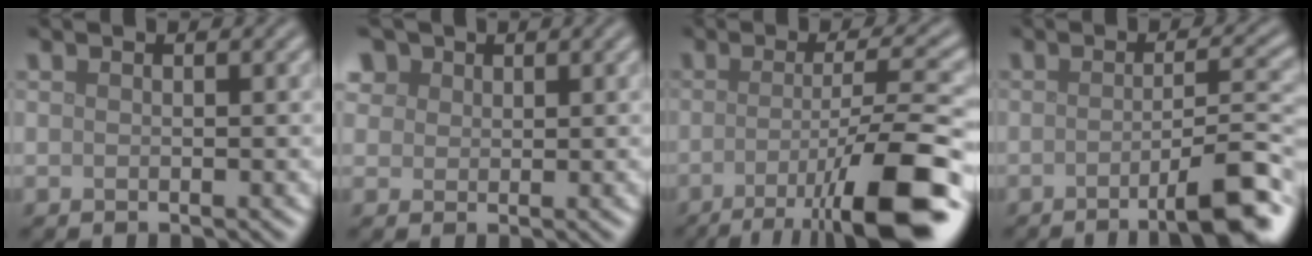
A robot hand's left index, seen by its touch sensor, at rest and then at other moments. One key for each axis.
{"total": 4.4, "fx": 2.5, "fy": 3.1, "fz": 1.8, "tx": -0.059, "ty": 0.009, "tz": 0.046}
{"total": 12.0, "fx": -5.2, "fy": 2.4, "fz": 10.6, "tx": -0.141, "ty": 0.001, "tz": -0.088}
{"total": 6.9, "fx": -3.1, "fy": 1.3, "fz": 6.0, "tx": -0.075, "ty": 0.008, "tz": -0.054}